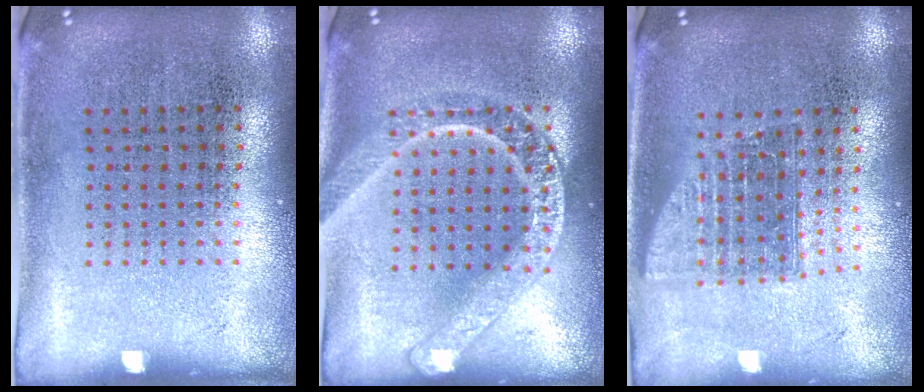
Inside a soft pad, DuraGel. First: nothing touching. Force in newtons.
{"total": 3.5, "press": 3.4, "slide": 0.5}
{"total": 1.5, "press": 1.2, "slide": 1.0}